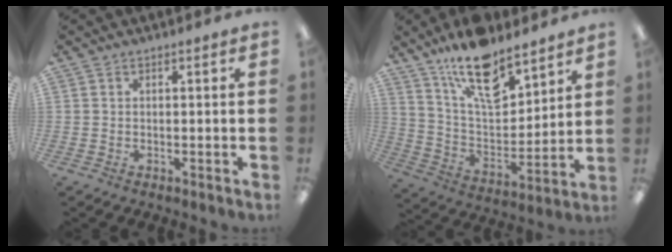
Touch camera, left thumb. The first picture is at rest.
{"total": 17.4, "force": [12.6, 7.0, 9.7], "torque": [-0.157, -0.079, 0.217]}